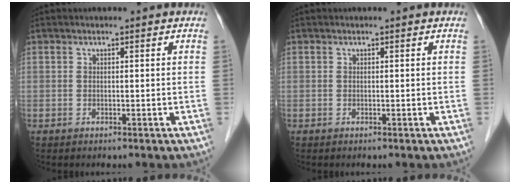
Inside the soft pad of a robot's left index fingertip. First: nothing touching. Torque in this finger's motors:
{"motor_torque": [0.07, 0.07, 0.00, 0.00]}